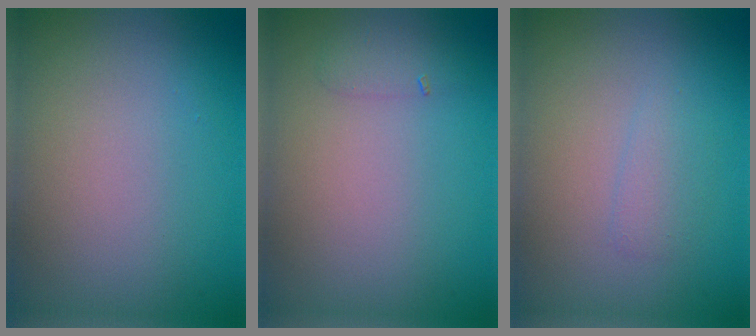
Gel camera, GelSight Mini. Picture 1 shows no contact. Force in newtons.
{"total": 1.0, "press": 1.0, "slide": 0.0}
{"total": 1.3, "press": 1.3, "slide": 0.0}